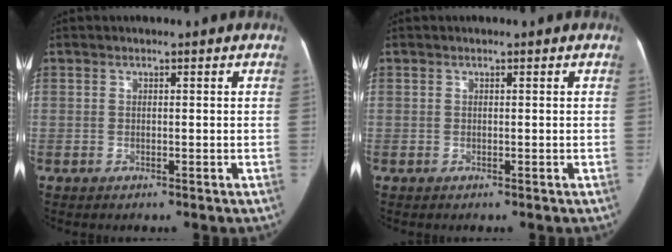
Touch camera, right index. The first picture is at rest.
{"total": 0.0}